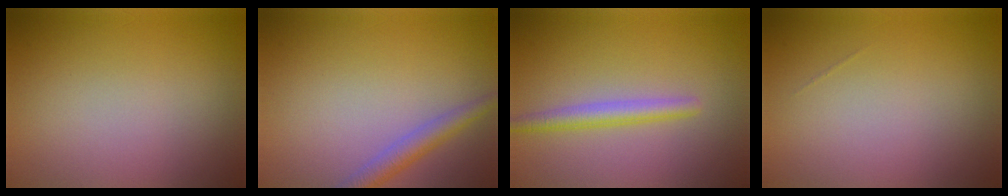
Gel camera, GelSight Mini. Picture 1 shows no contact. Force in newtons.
{"total": 2.6, "press": 2.6, "slide": 0.1}
{"total": 2.4, "press": 2.4, "slide": 0.1}
{"total": 0.0}